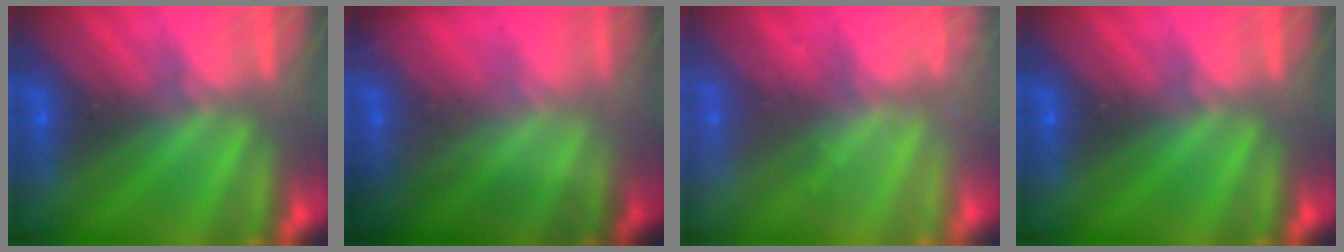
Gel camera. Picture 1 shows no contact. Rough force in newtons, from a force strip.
{"total": 1.7}
{"total": 2.3}
{"total": 0.0}